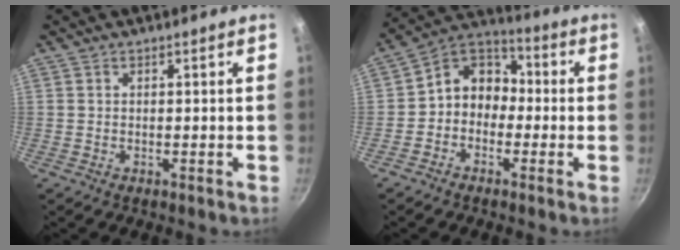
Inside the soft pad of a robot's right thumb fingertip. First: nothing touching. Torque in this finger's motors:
{"motor_torque": [0.20, 0.28, 0.46, -0.71, 0.06]}